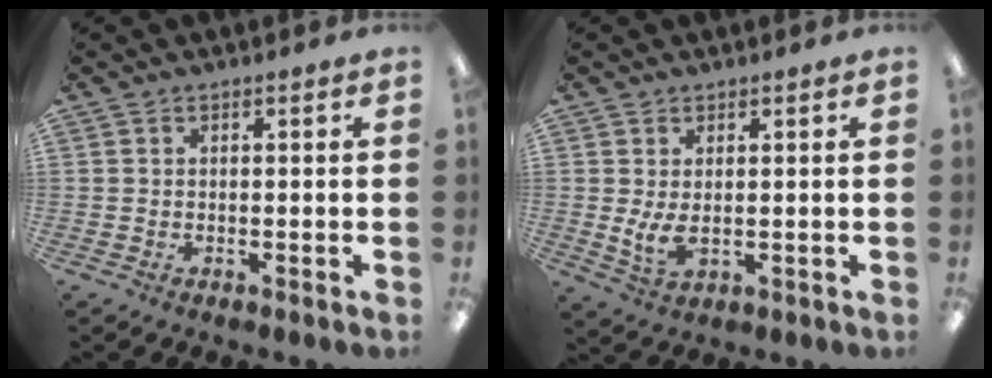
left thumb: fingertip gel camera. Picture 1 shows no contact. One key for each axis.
{"total": 5.3, "fx": 0.2, "fy": 2.9, "fz": 4.4, "tx": -0.090, "ty": -0.004, "tz": 0.003}